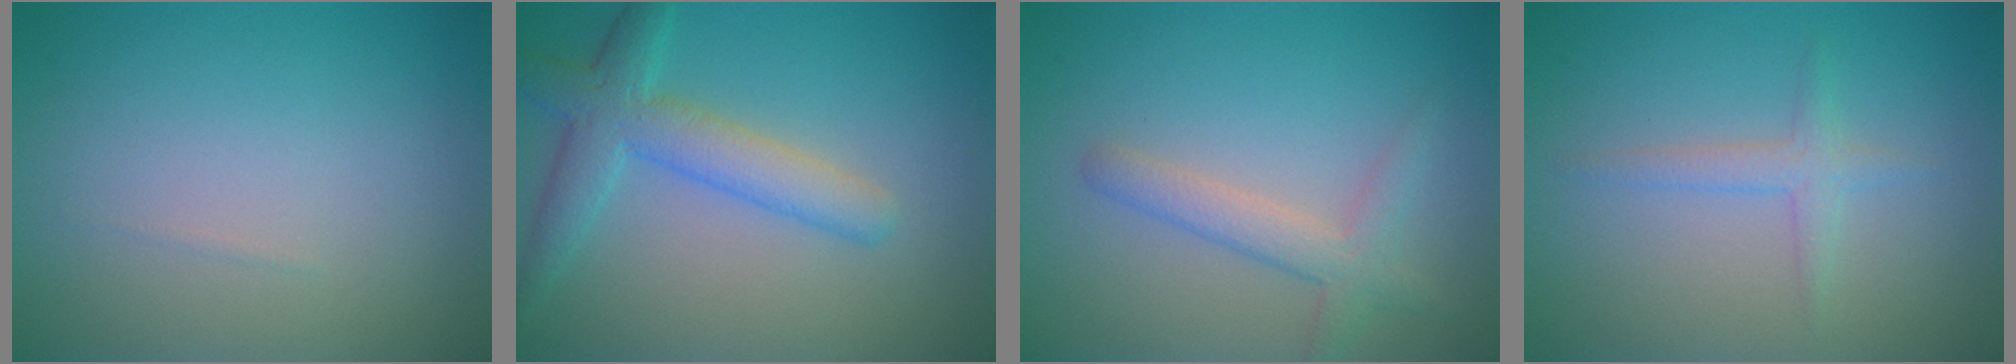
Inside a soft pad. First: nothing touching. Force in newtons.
{"total": 4.5, "press": 4.5, "slide": 0.3}
{"total": 2.7, "press": 2.7, "slide": 0.1}
{"total": 1.6, "press": 1.6, "slide": 0.1}